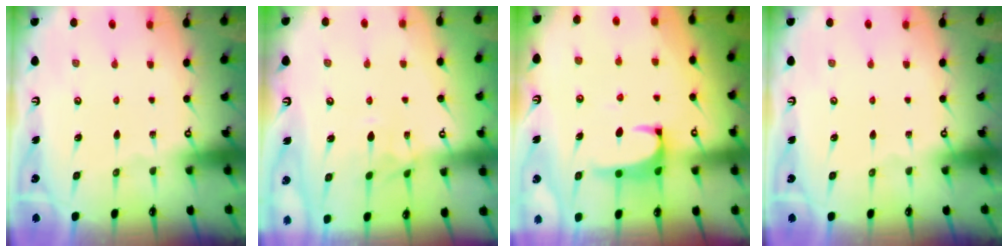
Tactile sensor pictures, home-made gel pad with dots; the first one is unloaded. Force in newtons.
{"total": 1.2, "press": 0.9, "slide": 0.8}
{"total": 1.3, "press": 1.2, "slide": 0.5}
{"total": 0.0}